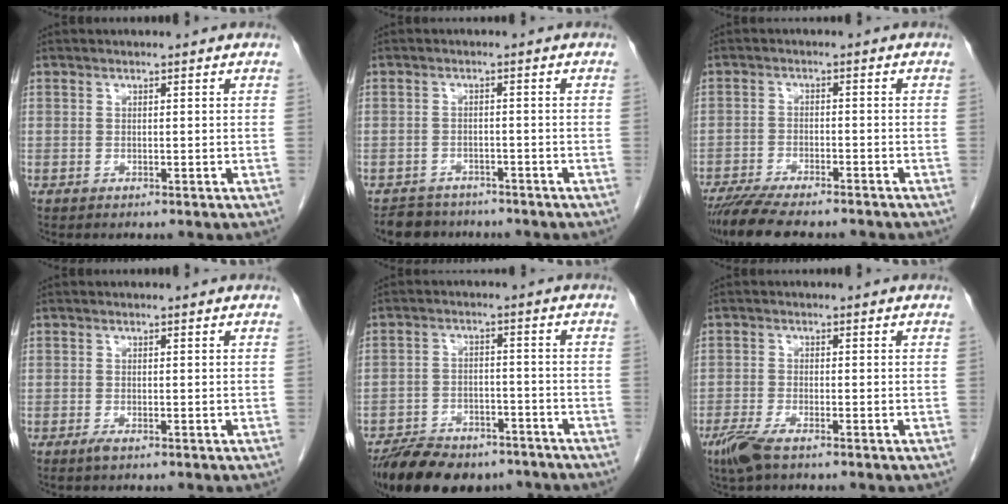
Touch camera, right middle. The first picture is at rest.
{"total": 5.0, "force": [-4.4, 2.3, 0.1], "torque": [-0.001, 0.000, -0.068]}
{"total": 10.9, "force": [-9.4, 1.9, 5.1], "torque": [-0.078, -0.015, -0.145]}
{"total": 0.9, "force": [-0.6, 0.1, 0.7], "torque": [-0.015, -0.003, -0.009]}
{"total": 14.9, "force": [-11.9, 6.3, 6.6], "torque": [-0.119, -0.003, -0.176]}
{"total": 4.1, "force": [-2.7, 0.8, 2.9], "torque": [-0.065, -0.010, -0.054]}